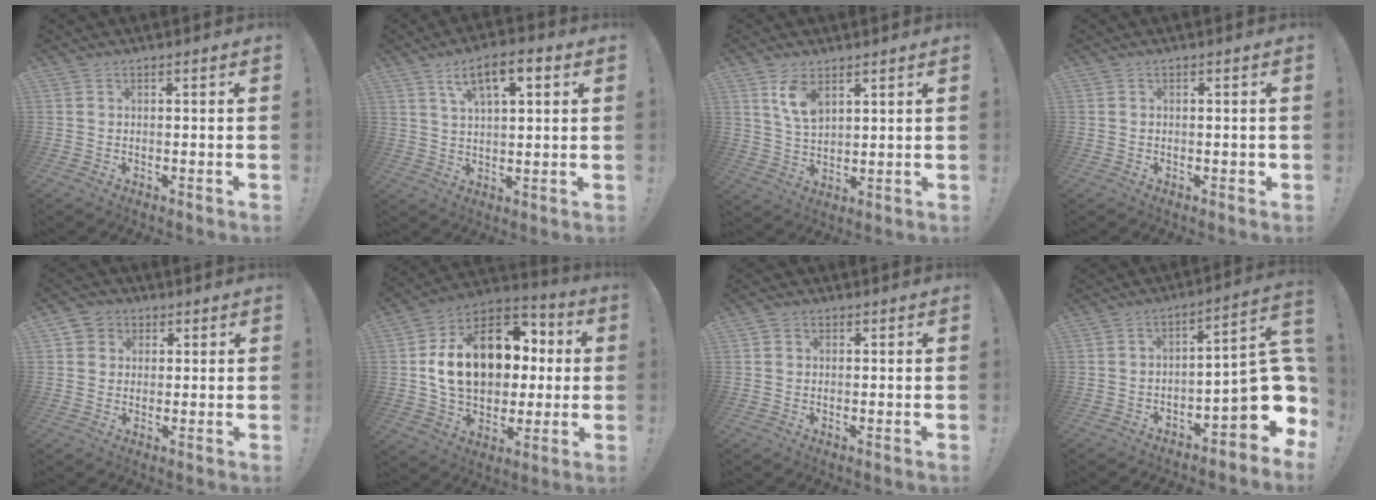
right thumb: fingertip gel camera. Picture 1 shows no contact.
{"total": 9.5, "force": [4.4, 3.7, 7.5], "torque": [-0.116, -0.007, 0.074]}
{"total": 8.0, "force": [4.7, 4.2, 4.9], "torque": [-0.083, -0.019, 0.086]}
{"total": 0.9, "force": [-0.2, 0.6, 0.7], "torque": [-0.010, 0.003, -0.004]}
{"total": 4.8, "force": [1.4, 4.5, 0.9], "torque": [-0.012, -0.002, 0.026]}
{"total": 21.2, "force": [3.5, 14.9, 14.6], "torque": [-0.233, 0.001, 0.078]}
{"total": 1.5, "force": [0.5, 1.4, 0.3], "torque": [0.004, -0.002, 0.008]}
{"total": 13.4, "force": [-3.3, 4.9, 12.0], "torque": [-0.132, 0.007, -0.047]}